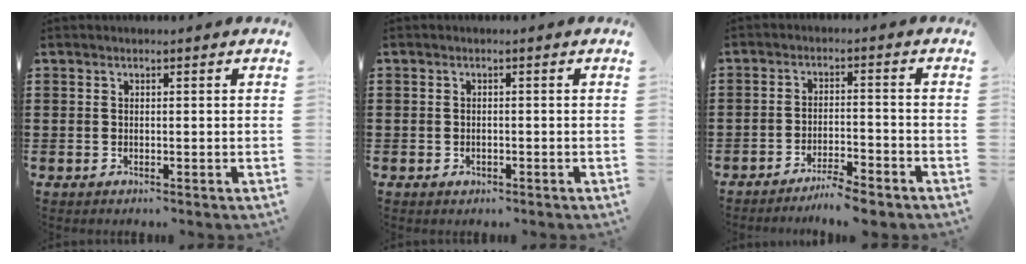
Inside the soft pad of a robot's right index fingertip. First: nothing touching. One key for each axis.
{"total": 0.8, "fx": -0.3, "fy": 0.7, "fz": 0.2, "tx": -0.004, "ty": 0.000, "tz": -0.008}
{"total": 4.4, "fx": -4.2, "fy": 0.0, "fz": 1.4, "tx": -0.026, "ty": 0.001, "tz": -0.083}